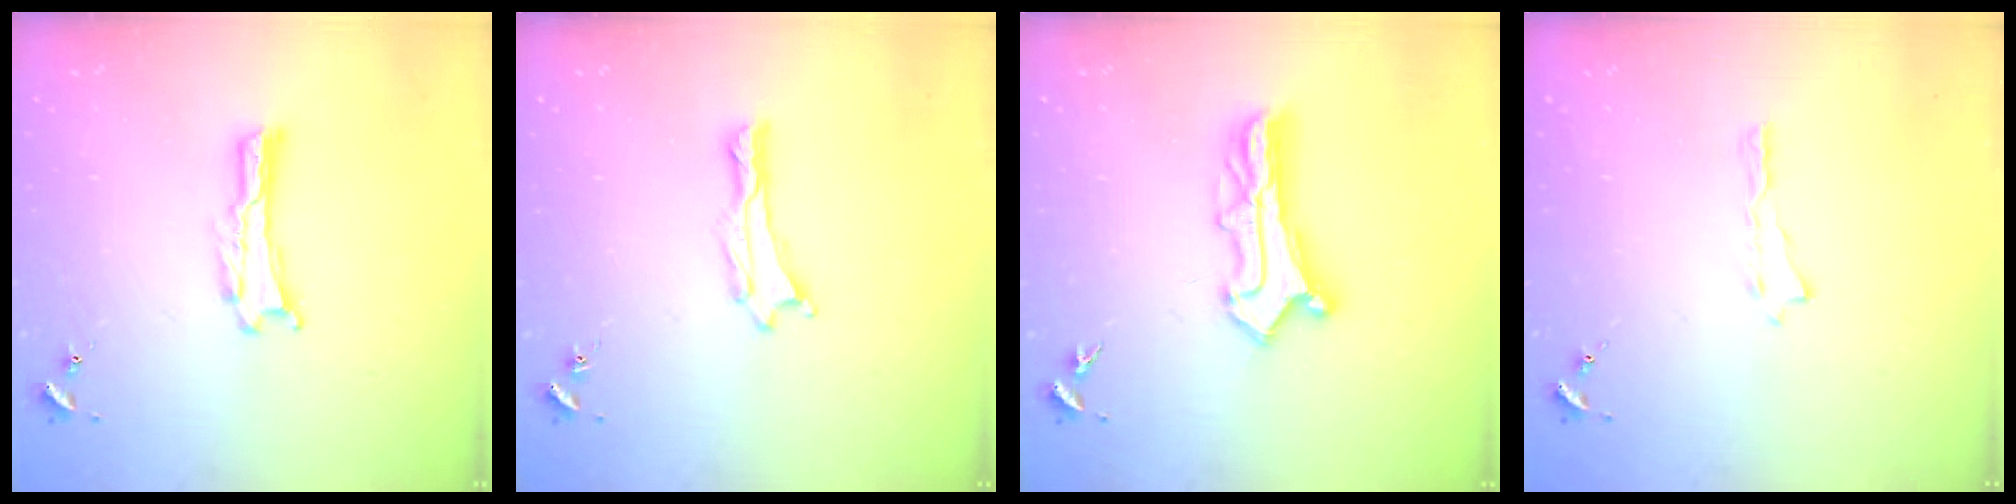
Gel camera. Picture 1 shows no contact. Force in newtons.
{"total": 0.0}
{"total": 4.3, "press": 4.3, "slide": 0.4}
{"total": 0.0}